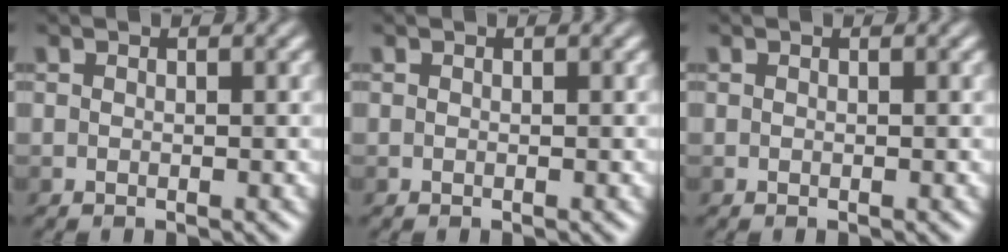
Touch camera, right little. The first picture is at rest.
{"total": 0.0}
{"total": 0.0}